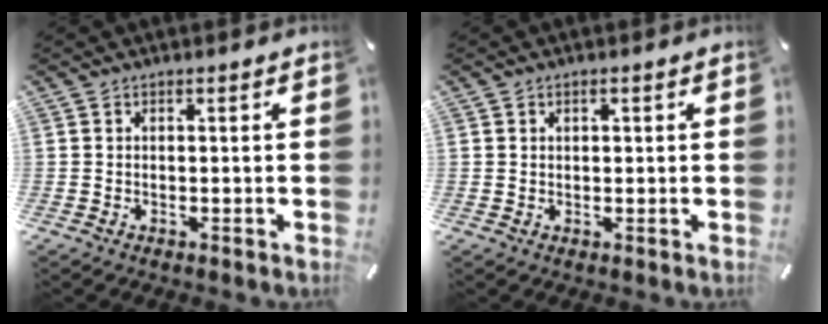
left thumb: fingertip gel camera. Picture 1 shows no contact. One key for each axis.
{"total": 0.9, "fx": 0.3, "fy": 0.8, "fz": 0.3, "tx": 0.002, "ty": 0.001, "tz": 0.003}